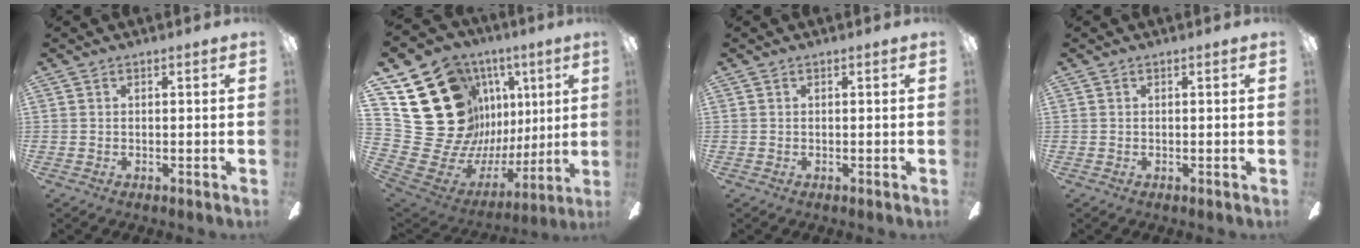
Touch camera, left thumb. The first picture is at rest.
{"total": 28.5, "force": [10.2, 22.4, 14.3], "torque": [-0.251, -0.093, 0.268]}
{"total": 0.0}
{"total": 0.0}